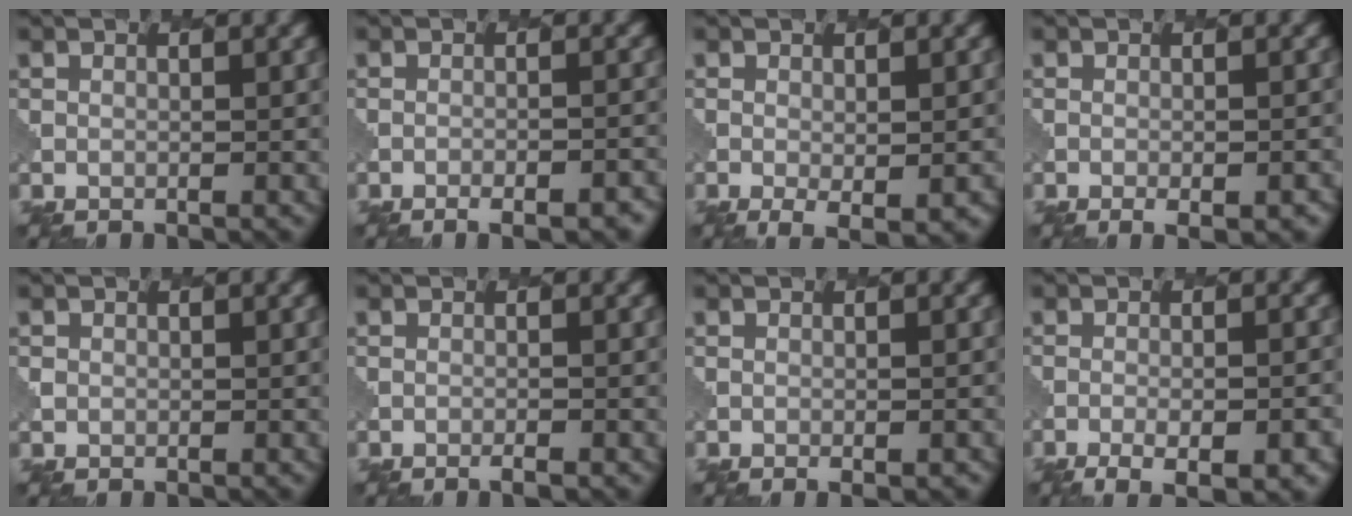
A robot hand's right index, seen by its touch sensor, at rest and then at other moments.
{"total": 5.1, "force": [-3.7, 1.9, 3.0], "torque": [-0.014, 0.009, -0.038]}
{"total": 3.5, "force": [-1.1, 1.2, 3.1], "torque": [-0.046, -0.011, -0.010]}
{"total": 3.6, "force": [-1.7, 1.4, 2.9], "torque": [-0.025, 0.007, -0.010]}
{"total": 0.8, "force": [-0.1, 0.8, -0.1], "torque": [0.000, -0.003, -0.005]}
{"total": 1.0, "force": [-0.6, 0.3, 0.8], "torque": [-0.001, 0.005, -0.012]}
{"total": 1.5, "force": [-0.5, 0.5, 1.3], "torque": [-0.005, 0.002, -0.001]}
{"total": 6.7, "force": [-3.5, 2.3, 5.2], "torque": [-0.075, -0.005, -0.035]}